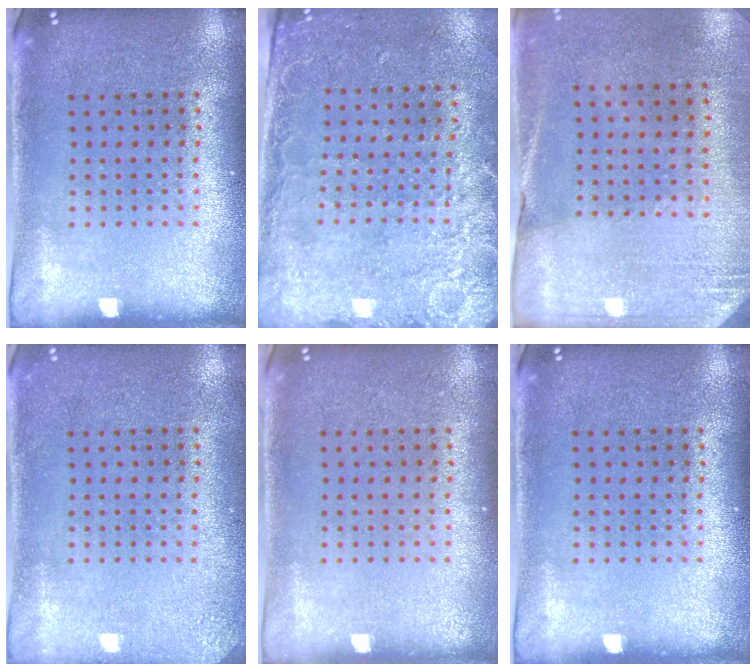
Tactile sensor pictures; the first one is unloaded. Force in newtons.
{"total": 2.6, "press": 2.1, "slide": 1.4}
{"total": 2.6, "press": 2.3, "slide": 1.3}
{"total": 1.7, "press": 1.7, "slide": 0.2}
{"total": 0.0}
{"total": 0.0}